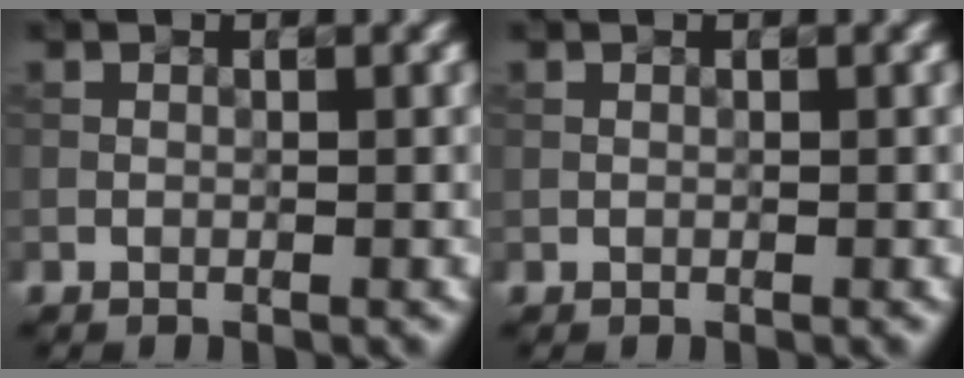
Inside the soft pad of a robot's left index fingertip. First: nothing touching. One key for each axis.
{"total": 0.0}